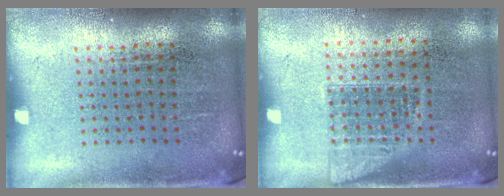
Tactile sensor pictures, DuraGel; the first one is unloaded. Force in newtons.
{"total": 1.1, "press": 0.9, "slide": 0.6}